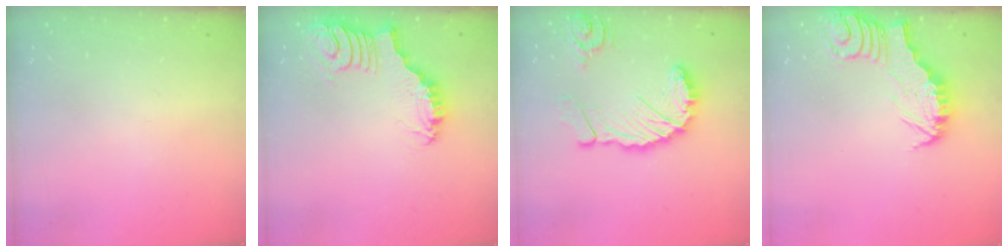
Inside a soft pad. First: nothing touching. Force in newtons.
{"total": 2.3, "press": 2.3, "slide": 0.4}
{"total": 15.3, "press": 15.2, "slide": 1.8}
{"total": 3.0, "press": 3.0, "slide": 0.3}